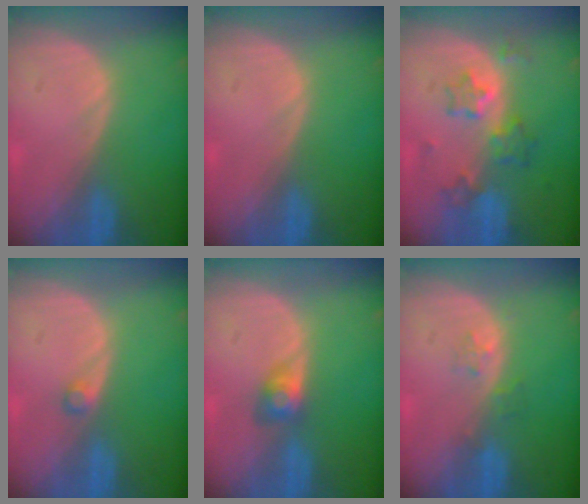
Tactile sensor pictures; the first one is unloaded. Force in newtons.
{"total": 0.0}
{"total": 6.9, "press": 6.1, "slide": 3.0}
{"total": 1.2, "press": 1.2, "slide": 0.2}
{"total": 3.1, "press": 2.7, "slide": 1.4}
{"total": 1.9, "press": 1.9, "slide": 0.2}